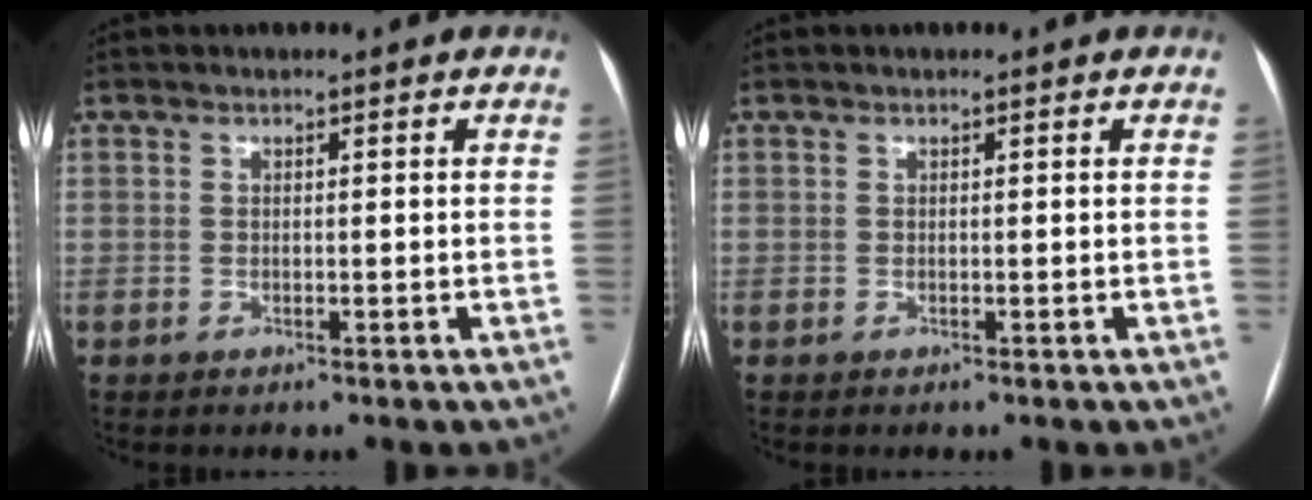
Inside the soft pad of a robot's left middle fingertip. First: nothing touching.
{"total": 0.0}